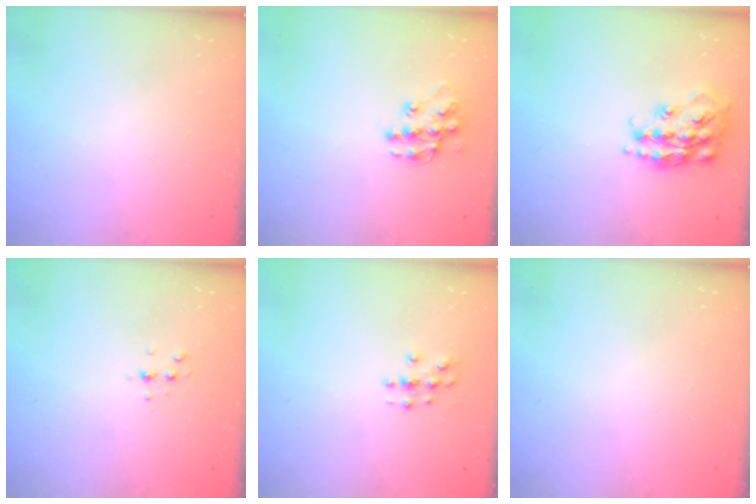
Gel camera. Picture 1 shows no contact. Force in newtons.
{"total": 12.2, "press": 12.2, "slide": 0.9}
{"total": 18.2, "press": 18.2, "slide": 1.2}
{"total": 4.0, "press": 3.9, "slide": 0.9}
{"total": 3.0, "press": 3.0, "slide": 0.3}
{"total": 0.0}